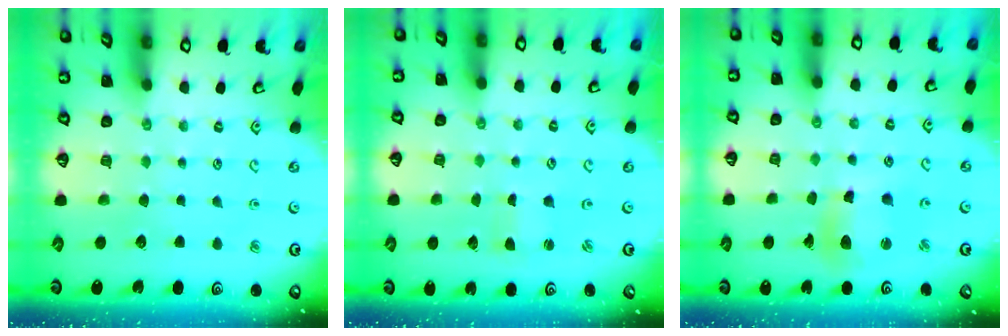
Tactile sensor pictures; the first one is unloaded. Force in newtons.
{"total": 1.5, "press": 1.5, "slide": 0.0}
{"total": 10.3, "press": 10.2, "slide": 1.5}